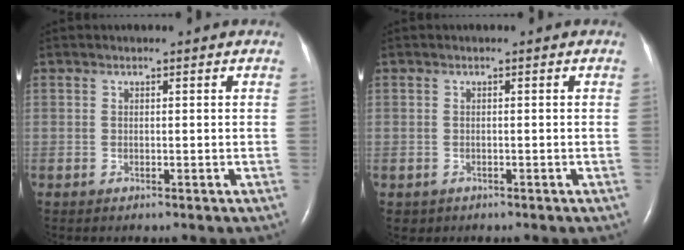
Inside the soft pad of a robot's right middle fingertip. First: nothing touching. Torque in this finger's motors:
{"motor_torque": [0.12, -0.12, -0.02, 0.00]}